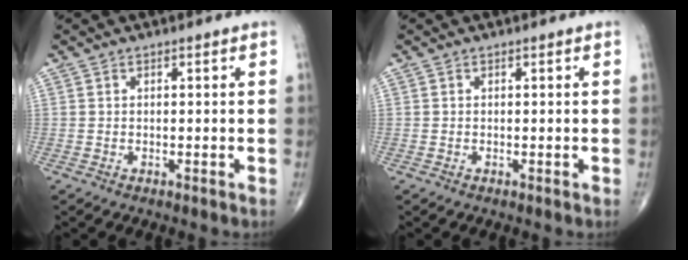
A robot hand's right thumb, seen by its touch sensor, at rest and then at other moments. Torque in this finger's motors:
{"motor_torque": [1.98, 1.88, -0.08, -0.11, 0.01]}